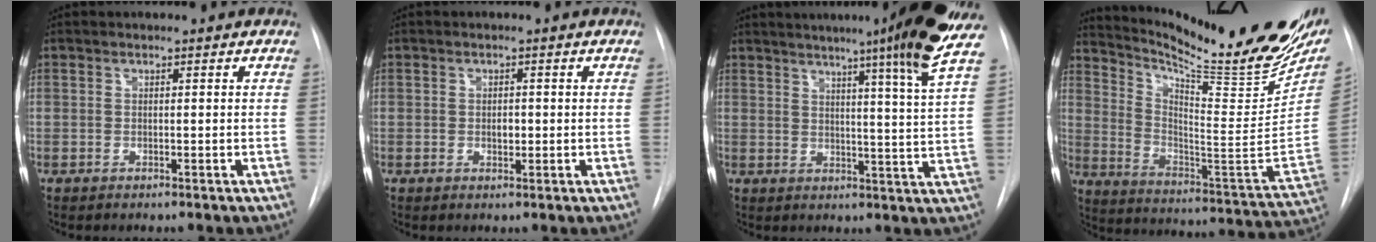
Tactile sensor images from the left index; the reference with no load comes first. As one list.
[{"total": 1.5, "force": [-0.1, 0.9, 1.2], "torque": [-0.018, 0.001, 0.001]}, {"total": 16.1, "force": [11.9, -2.7, 10.4], "torque": [-0.153, -0.039, 0.137]}, {"total": 27.2, "force": [22.2, 2.6, 15.5], "torque": [-0.245, -0.078, 0.315]}]